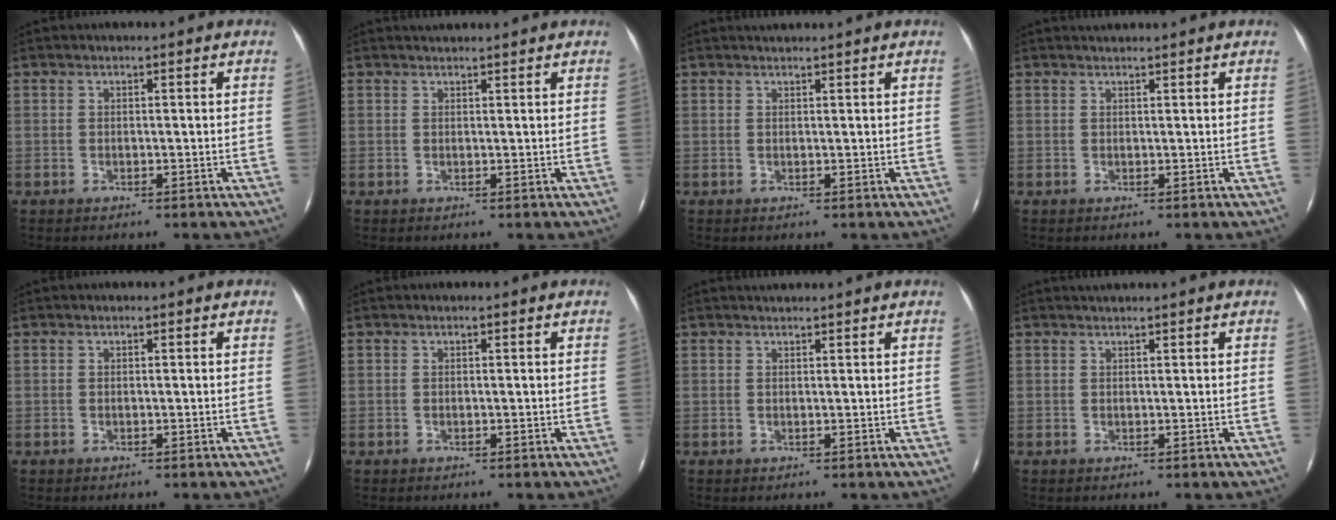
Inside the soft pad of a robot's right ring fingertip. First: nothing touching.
{"total": 1.4, "force": [1.4, -0.1, 0.3], "torque": [-0.011, 0.000, 0.020]}
{"total": 1.0, "force": [1.0, -0.2, 0.2], "torque": [-0.009, -0.002, 0.017]}
{"total": 1.1, "force": [1.1, -0.2, 0.2], "torque": [-0.010, -0.002, 0.017]}
{"total": 0.0}
{"total": 0.0}
{"total": 1.1, "force": [1.1, -0.2, 0.2], "torque": [-0.009, -0.001, 0.017]}
{"total": 1.0, "force": [0.9, -0.4, 0.3], "torque": [-0.014, -0.005, 0.013]}